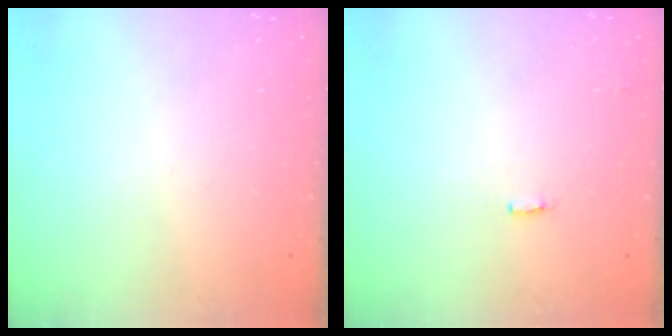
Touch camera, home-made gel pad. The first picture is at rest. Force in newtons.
{"total": 2.7, "press": 2.6, "slide": 0.5}